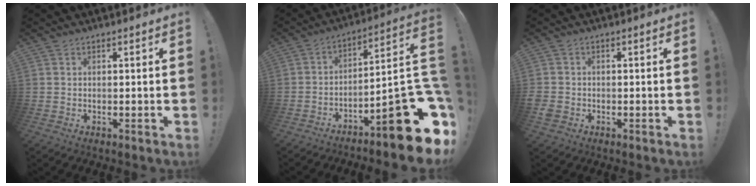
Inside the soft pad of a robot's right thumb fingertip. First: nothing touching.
{"total": 18.7, "force": [-9.9, 3.9, 15.3], "torque": [-0.184, 0.047, -0.158]}
{"total": 2.6, "force": [-1.0, 2.1, 1.1], "torque": [-0.027, 0.002, -0.016]}